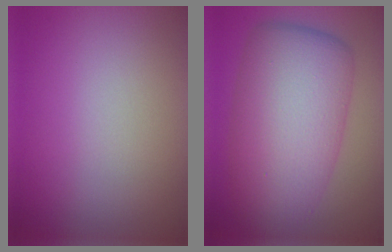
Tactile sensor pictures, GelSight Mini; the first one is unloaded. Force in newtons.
{"total": 10.8, "press": 10.8, "slide": 0.1}